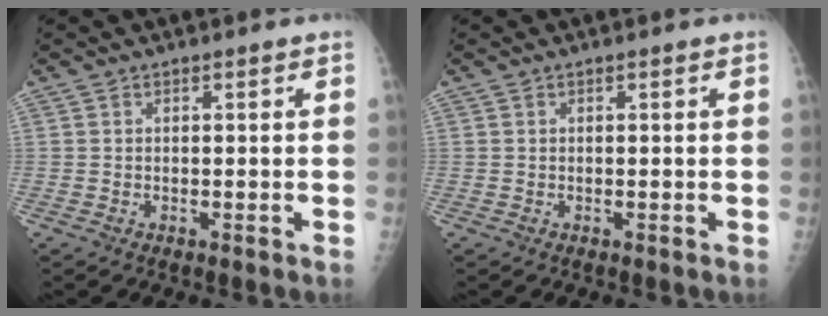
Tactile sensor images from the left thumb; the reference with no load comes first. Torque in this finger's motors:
{"motor_torque": [0.04, 0.01, 0.03, 0.03, 0.00]}